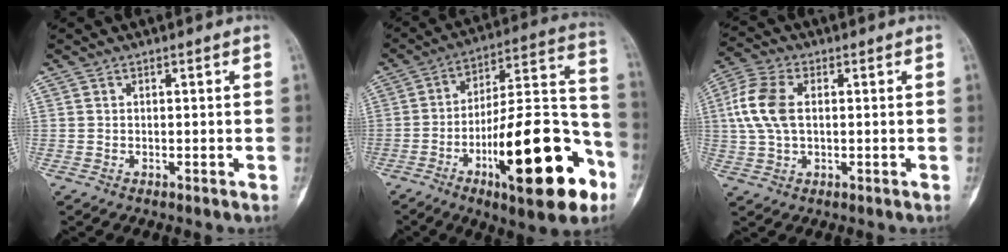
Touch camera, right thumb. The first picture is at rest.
{"total": 26.6, "force": [-11.2, 8.4, 22.7], "torque": [-0.319, 0.066, -0.166]}
{"total": 9.1, "force": [1.2, 5.4, 7.2], "torque": [-0.169, 0.015, 0.024]}